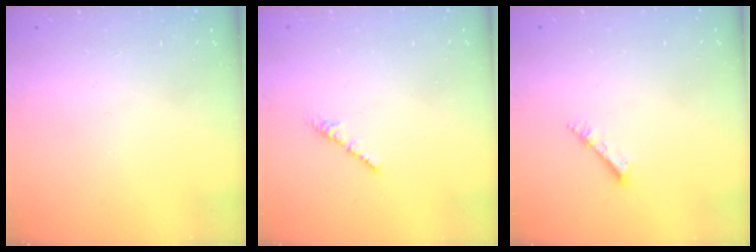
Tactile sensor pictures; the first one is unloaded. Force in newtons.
{"total": 2.1, "press": 2.0, "slide": 0.7}
{"total": 2.7, "press": 2.7, "slide": 0.3}